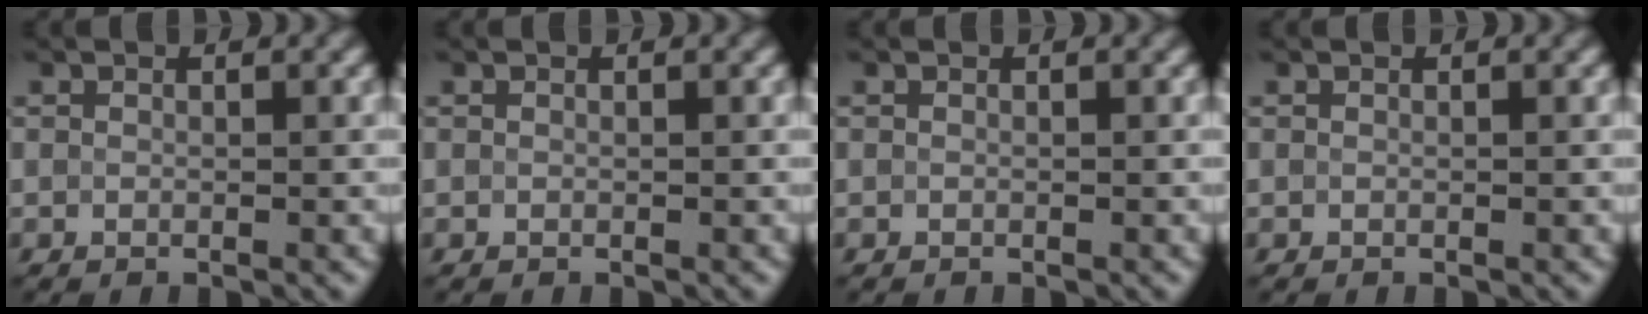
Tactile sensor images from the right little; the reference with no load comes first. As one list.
[{"total": 0.0}, {"total": 0.0}, {"total": 0.0}]